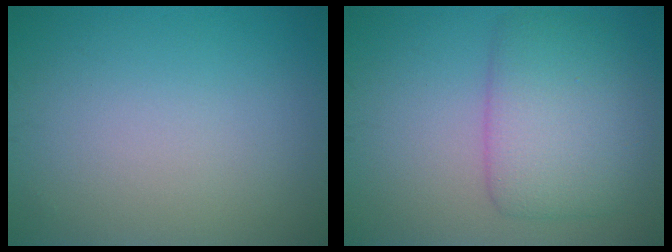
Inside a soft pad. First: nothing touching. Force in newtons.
{"total": 5.7, "press": 5.7, "slide": 0.2}